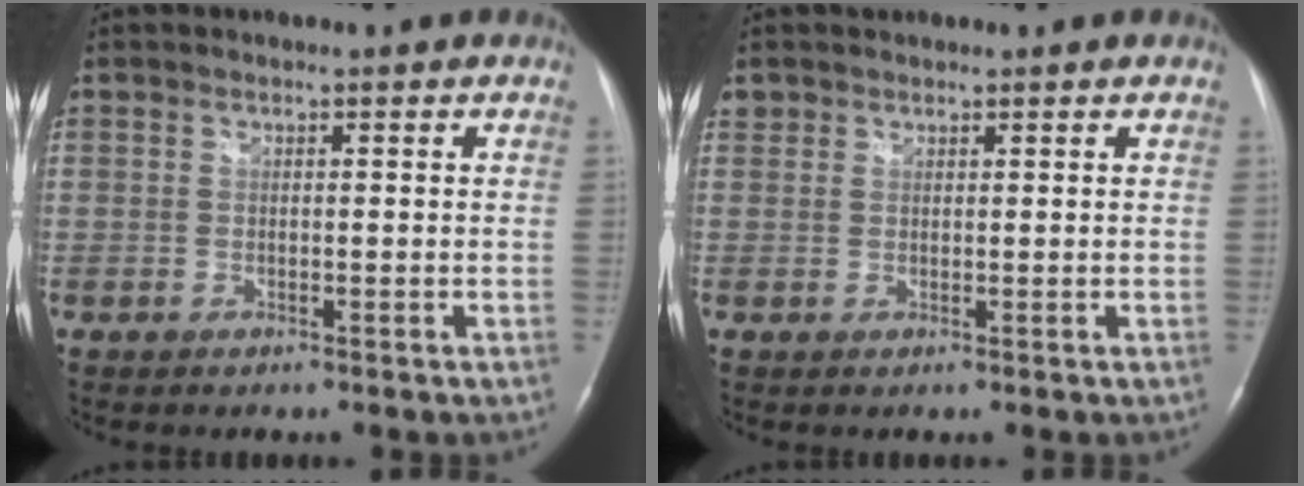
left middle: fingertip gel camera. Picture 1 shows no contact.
{"total": 1.4, "force": [1.0, 0.9, -0.2], "torque": [0.010, 0.010, 0.015]}